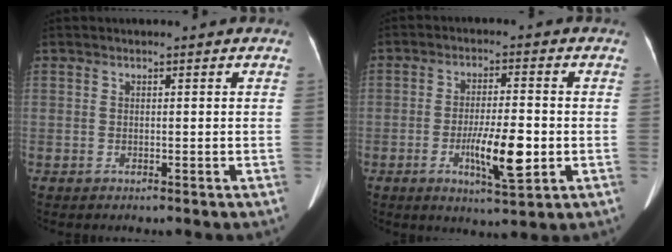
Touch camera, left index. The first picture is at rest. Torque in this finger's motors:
{"motor_torque": [0.57, 0.50, 0.17, 0.09]}